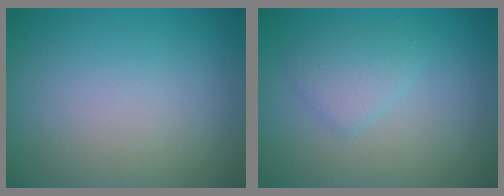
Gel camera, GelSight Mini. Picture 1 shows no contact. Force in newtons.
{"total": 2.0, "press": 2.0, "slide": 0.1}